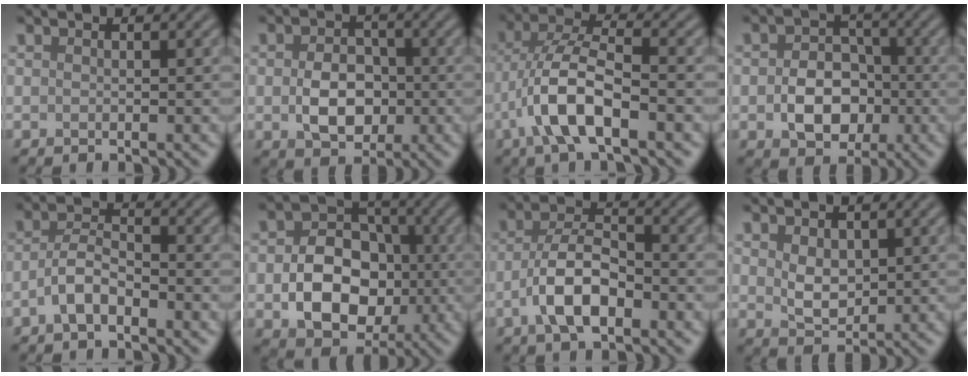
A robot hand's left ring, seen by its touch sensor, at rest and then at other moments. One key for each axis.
{"total": 4.7, "fx": -0.5, "fy": 3.5, "fz": 3.2, "tx": -0.054, "ty": 0.000, "tz": -0.010}
{"total": 7.0, "fx": -2.6, "fy": 2.5, "fz": 5.9, "tx": -0.120, "ty": 0.012, "tz": -0.056}
{"total": 5.1, "fx": -1.0, "fy": 3.9, "fz": 3.1, "tx": -0.045, "ty": 0.000, "tz": -0.016}
{"total": 3.1, "fx": -1.6, "fy": 1.4, "fz": 2.3, "tx": -0.045, "ty": 0.011, "tz": -0.039}
{"total": 8.1, "fx": -1.3, "fy": 6.1, "fz": 5.1, "tx": -0.083, "ty": -0.003, "tz": -0.018}
{"total": 5.7, "fx": -2.2, "fy": 2.6, "fz": 4.5, "tx": -0.081, "ty": 0.010, "tz": -0.047}
{"total": 2.8, "fx": 0.7, "fy": 1.9, "fz": 1.8, "tx": -0.036, "ty": -0.001, "tz": 0.017}